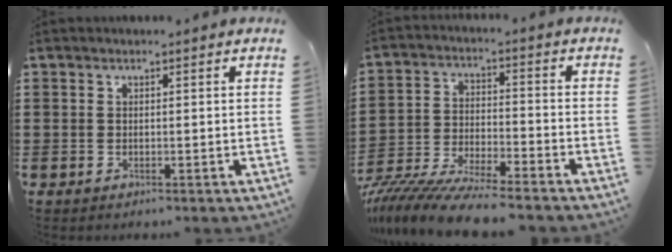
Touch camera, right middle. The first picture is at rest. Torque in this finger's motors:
{"motor_torque": [1.94, -0.20, 1.06, 0.21]}